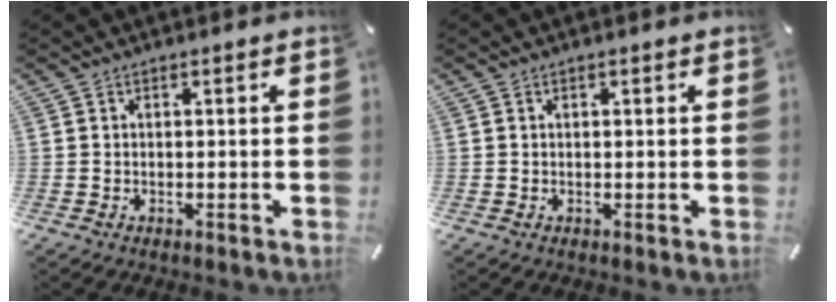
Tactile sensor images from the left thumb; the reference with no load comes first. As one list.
[{"total": 0.5, "force": [0.2, 0.3, 0.4], "torque": [-0.008, 0.002, 0.004]}]